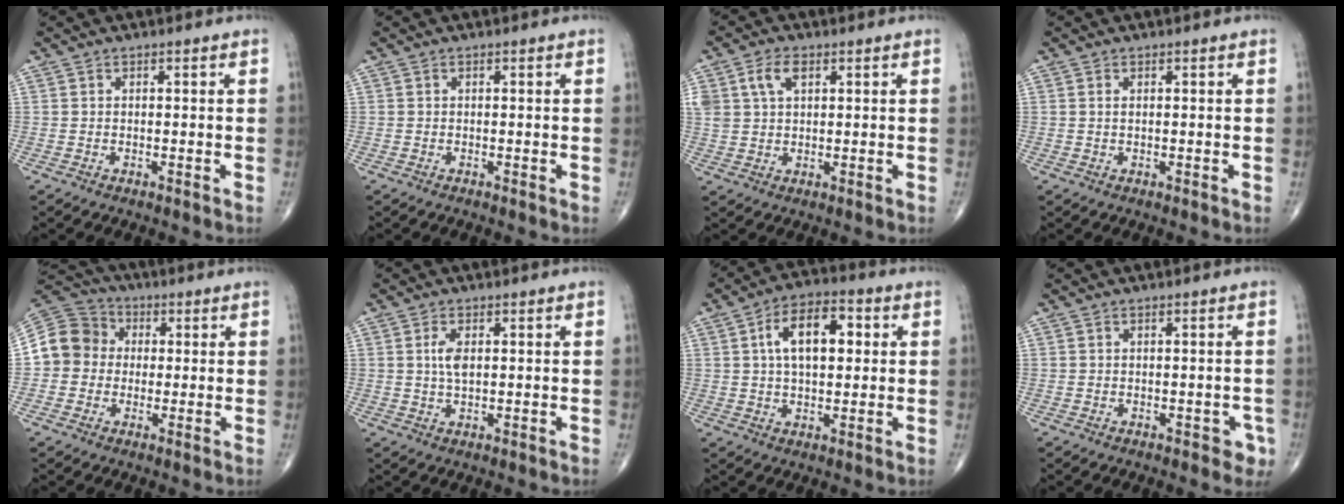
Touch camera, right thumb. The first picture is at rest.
{"total": 0.0}
{"total": 6.1, "force": [2.4, 3.7, 4.2], "torque": [-0.084, 0.003, 0.051]}
{"total": 0.6, "force": [0.2, 0.3, 0.5], "torque": [-0.013, 0.004, 0.006]}
{"total": 10.5, "force": [0.2, 9.8, 3.8], "torque": [-0.057, 0.030, -0.008]}
{"total": 3.4, "force": [0.7, 1.6, 2.9], "torque": [-0.059, -0.001, 0.014]}
{"total": 11.6, "force": [2.5, 6.3, 9.5], "torque": [-0.141, 0.016, 0.035]}
{"total": 2.5, "force": [-1.0, 1.8, 1.4], "torque": [0.003, 0.005, -0.009]}